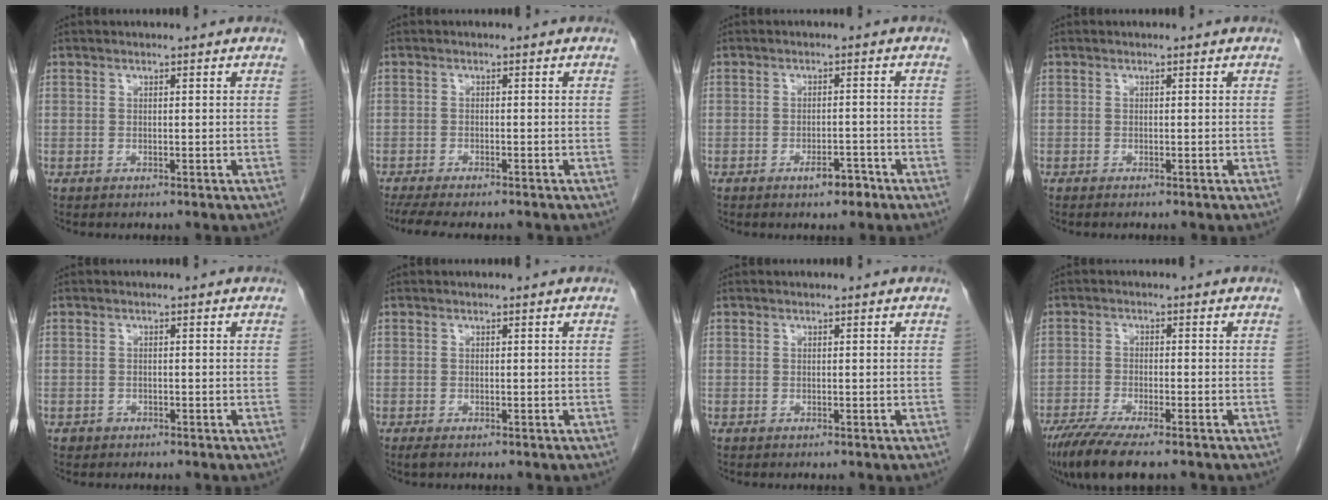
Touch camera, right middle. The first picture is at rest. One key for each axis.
{"total": 9.5, "fx": -8.0, "fy": 1.9, "fz": 4.6, "tx": -0.068, "ty": -0.011, "tz": -0.117}
{"total": 2.7, "fx": -1.8, "fy": 0.9, "fz": 1.8, "tx": -0.024, "ty": 0.002, "tz": -0.027}
{"total": 0.9, "fx": -0.8, "fy": 0.0, "fz": 0.5, "tx": -0.007, "ty": -0.001, "tz": -0.008}
{"total": 0.8, "fx": -0.5, "fy": 0.6, "fz": 0.0, "tx": -0.002, "ty": 0.004, "tz": -0.009}
{"total": 0.9, "fx": -0.6, "fy": 0.3, "fz": 0.6, "tx": -0.010, "ty": -0.002, "tz": -0.007}
{"total": 0.0}
{"total": 9.0, "fx": -6.8, "fy": 1.3, "fz": 5.7, "tx": -0.094, "ty": -0.021, "tz": -0.113}